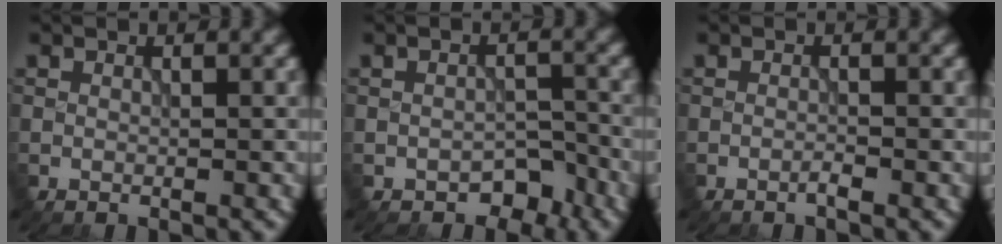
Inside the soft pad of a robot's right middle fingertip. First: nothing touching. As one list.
[{"total": 2.9, "force": [-2.0, 1.7, 1.1], "torque": [-0.005, -0.001, -0.025]}, {"total": 0.7, "force": [-0.5, 0.0, 0.5], "torque": [-0.009, 0.003, -0.012]}]